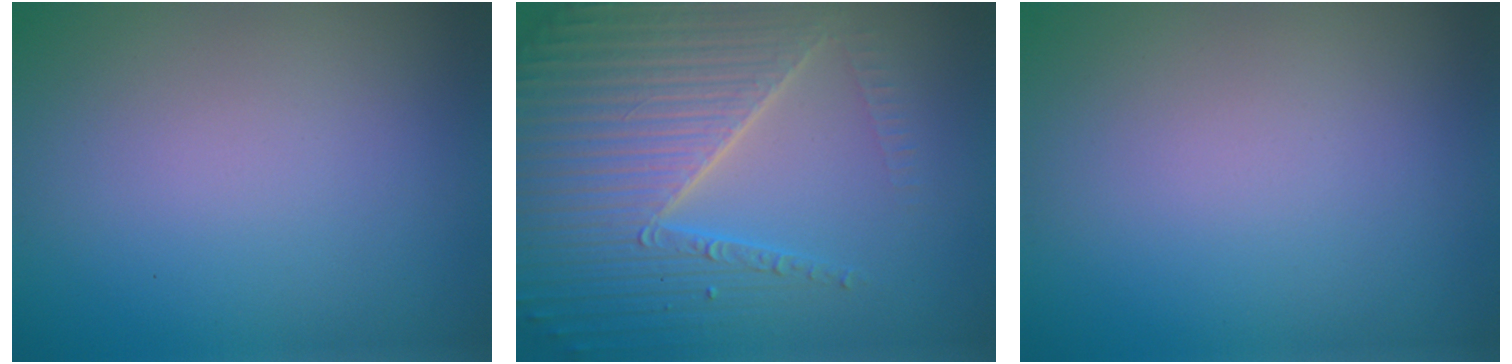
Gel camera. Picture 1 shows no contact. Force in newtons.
{"total": 7.1, "press": 6.9, "slide": 1.7}
{"total": 0.0}